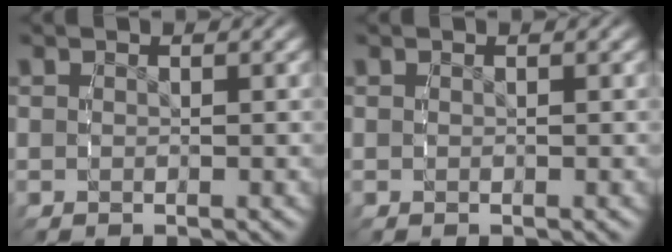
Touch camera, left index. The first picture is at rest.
{"total": 0.0}